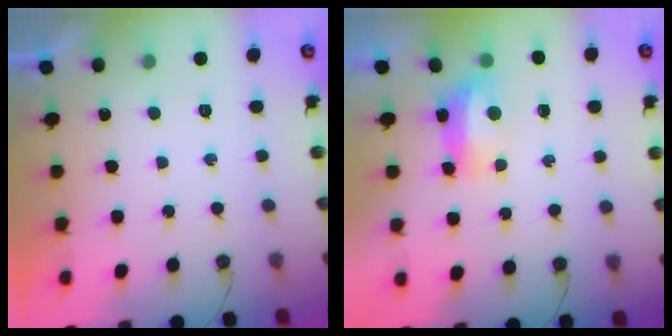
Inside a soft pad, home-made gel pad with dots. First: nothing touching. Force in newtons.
{"total": 6.9, "press": 6.9, "slide": 0.5}